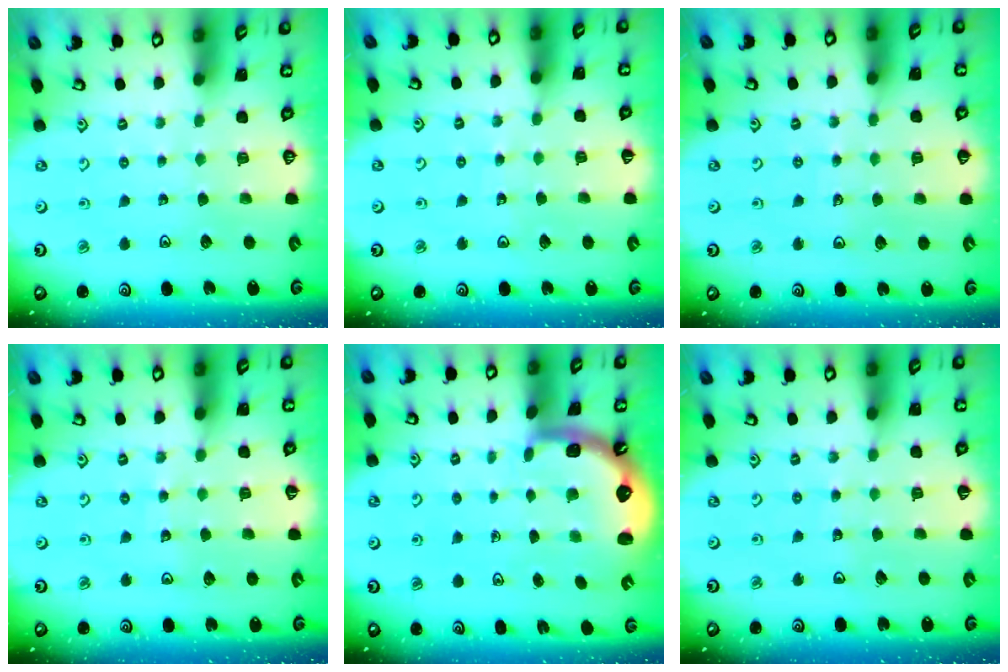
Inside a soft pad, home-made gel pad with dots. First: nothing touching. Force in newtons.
{"total": 3.3, "press": 3.2, "slide": 0.4}
{"total": 4.2, "press": 4.0, "slide": 1.3}
{"total": 6.9, "press": 6.9, "slide": 0.8}
{"total": 1.9, "press": 1.8, "slide": 0.6}
{"total": 3.5, "press": 3.4, "slide": 0.3}